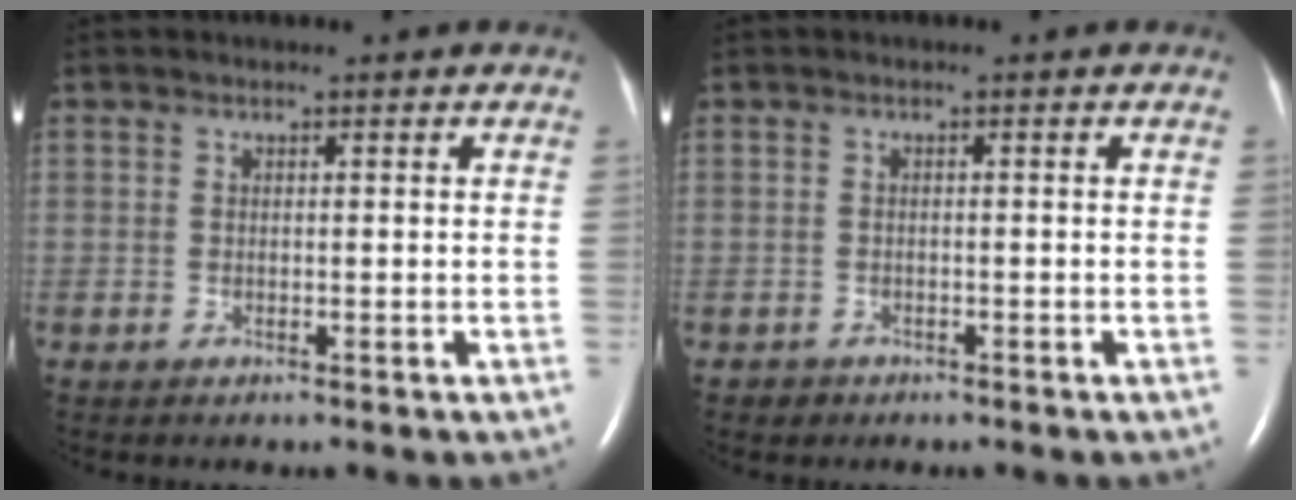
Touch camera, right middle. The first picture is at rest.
{"total": 1.1, "force": [-0.7, 0.8, -0.1], "torque": [-0.002, 0.003, -0.013]}